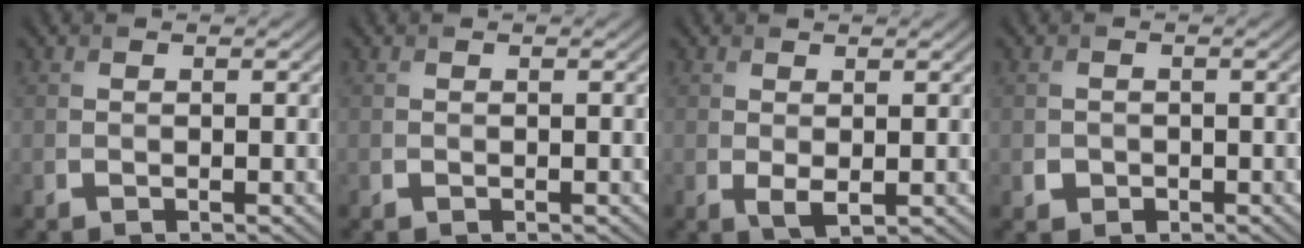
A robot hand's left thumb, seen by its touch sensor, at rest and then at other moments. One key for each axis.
{"total": 0.0}
{"total": 1.7, "fx": 0.3, "fy": 0.7, "fz": 1.5, "tx": -0.035, "ty": -0.006, "tz": 0.010}
{"total": 1.3, "fx": -0.5, "fy": 1.2, "fz": 0.3, "tx": -0.001, "ty": -0.007, "tz": -0.010}